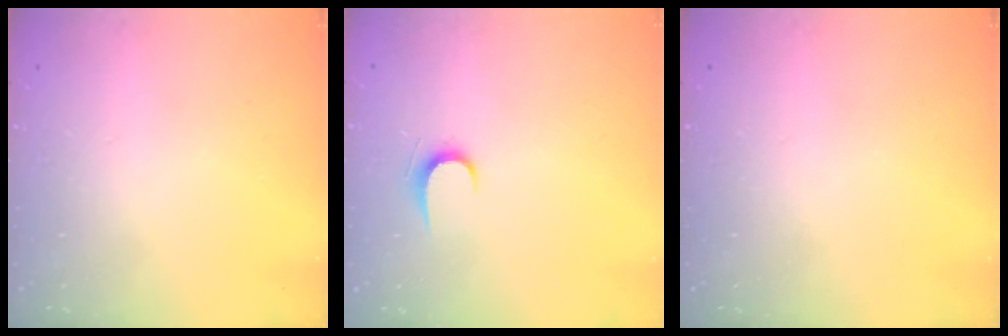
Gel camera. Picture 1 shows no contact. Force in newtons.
{"total": 6.0, "press": 6.0, "slide": 0.7}
{"total": 0.0}